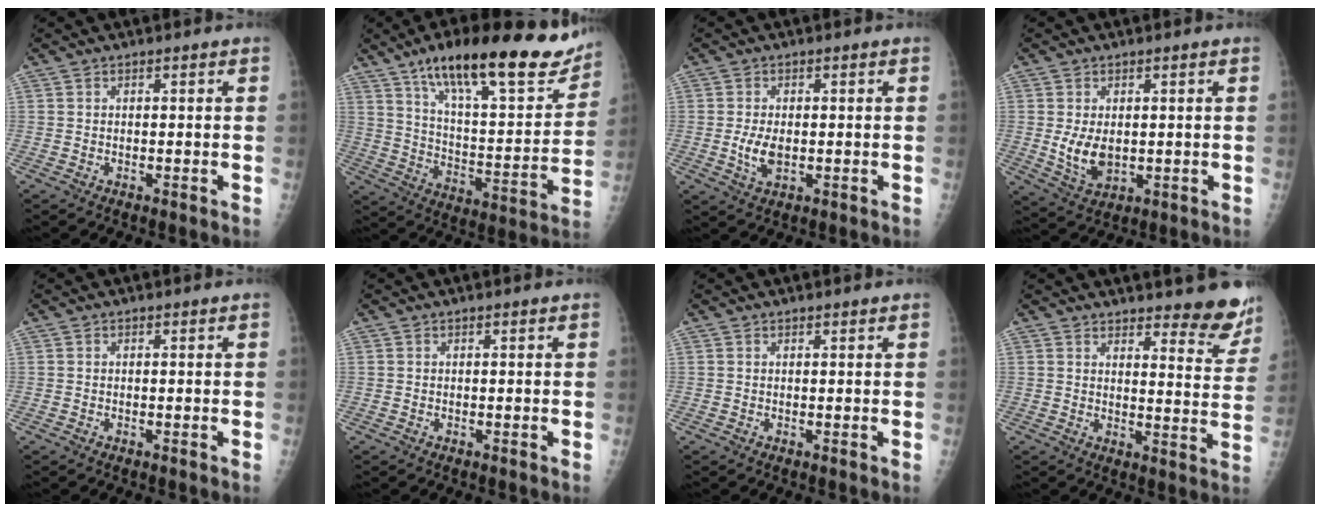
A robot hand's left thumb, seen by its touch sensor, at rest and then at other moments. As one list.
[{"total": 26.8, "force": [18.2, 7.9, 18.0], "torque": [-0.233, -0.060, 0.284]}, {"total": 4.2, "force": [-0.4, 2.3, 3.5], "torque": [-0.070, -0.007, -0.004]}, {"total": 6.0, "force": [0.2, 3.8, 4.6], "torque": [-0.074, -0.016, 0.018]}, {"total": 0.0}, {"total": 0.0}, {"total": 0.7, "force": [0.6, 0.1, 0.3], "torque": [-0.005, 0.000, 0.009]}, {"total": 10.6, "force": [9.2, 2.8, 4.4], "torque": [-0.021, -0.069, 0.103]}]